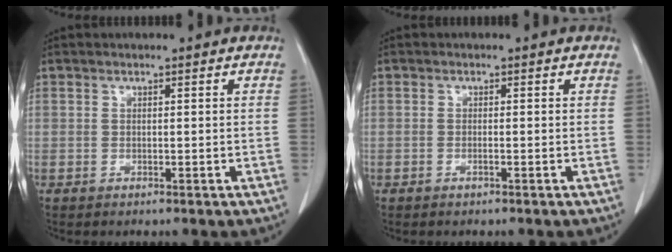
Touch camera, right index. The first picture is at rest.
{"total": 0.5, "force": [-0.2, 0.0, 0.4], "torque": [-0.011, 0.000, -0.004]}